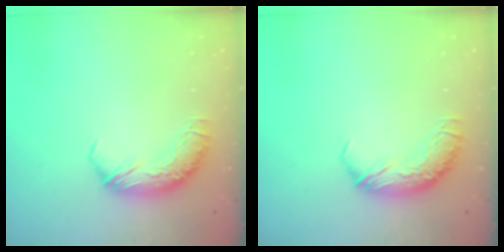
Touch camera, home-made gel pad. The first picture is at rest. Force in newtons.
{"total": 0.0}